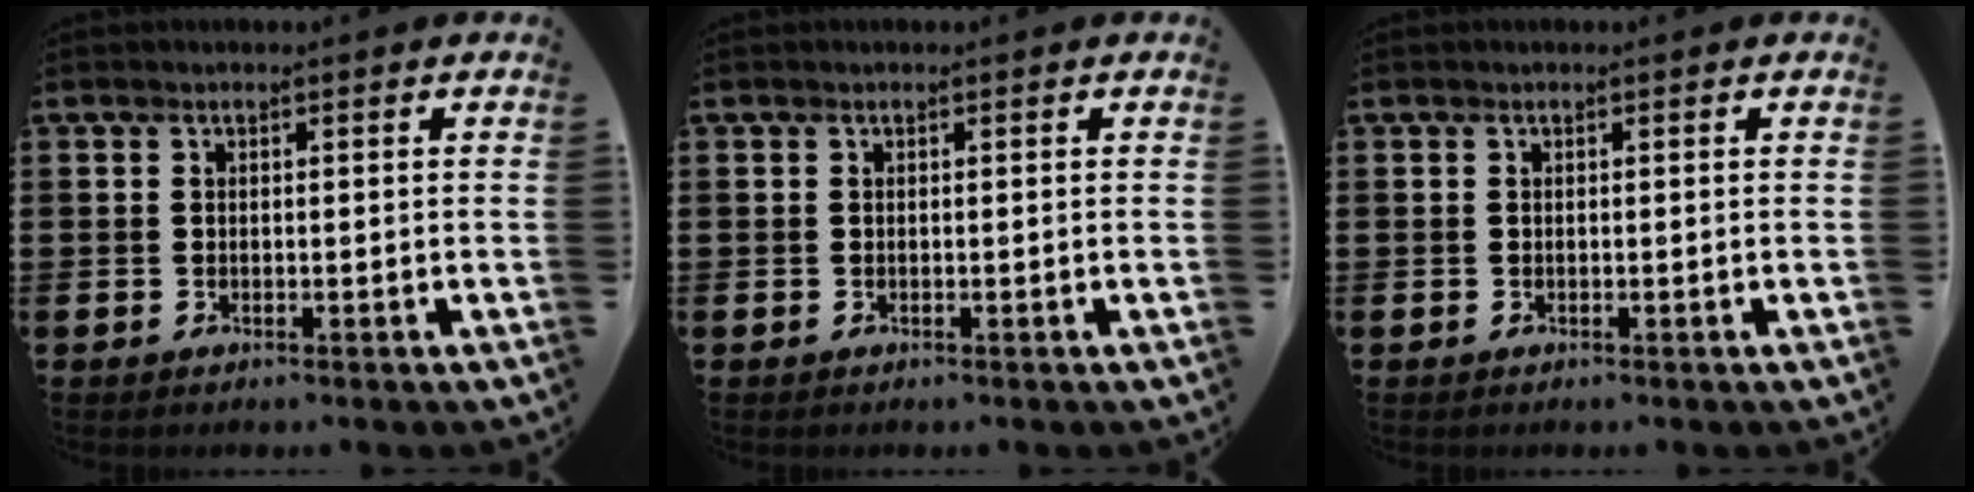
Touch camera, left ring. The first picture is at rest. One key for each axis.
{"total": 0.0}
{"total": 0.0}